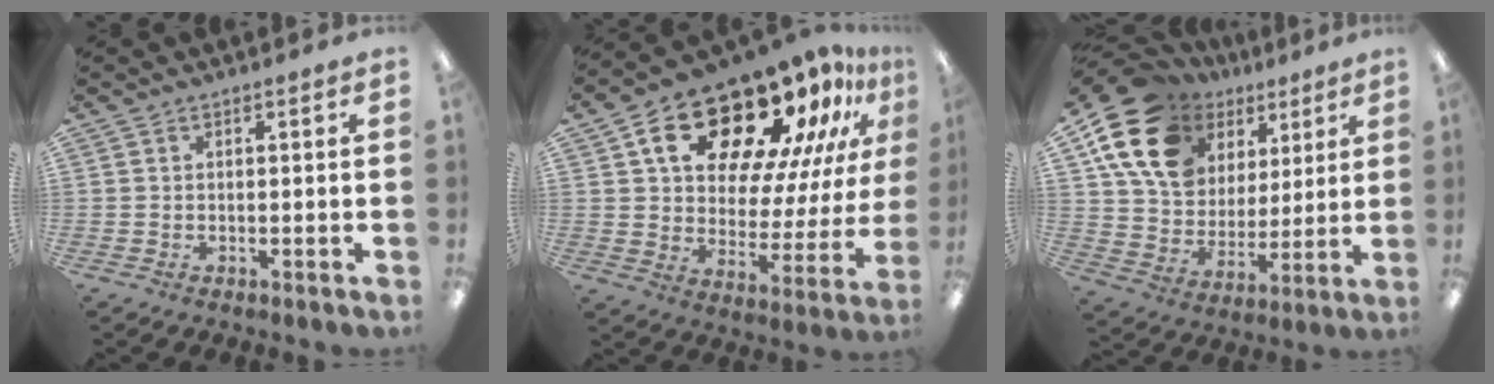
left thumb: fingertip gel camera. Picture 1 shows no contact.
{"total": 21.7, "force": [15.4, 9.9, 11.8], "torque": [-0.188, -0.104, 0.259]}
{"total": 20.0, "force": [10.3, 14.3, 9.6], "torque": [-0.193, -0.036, 0.196]}